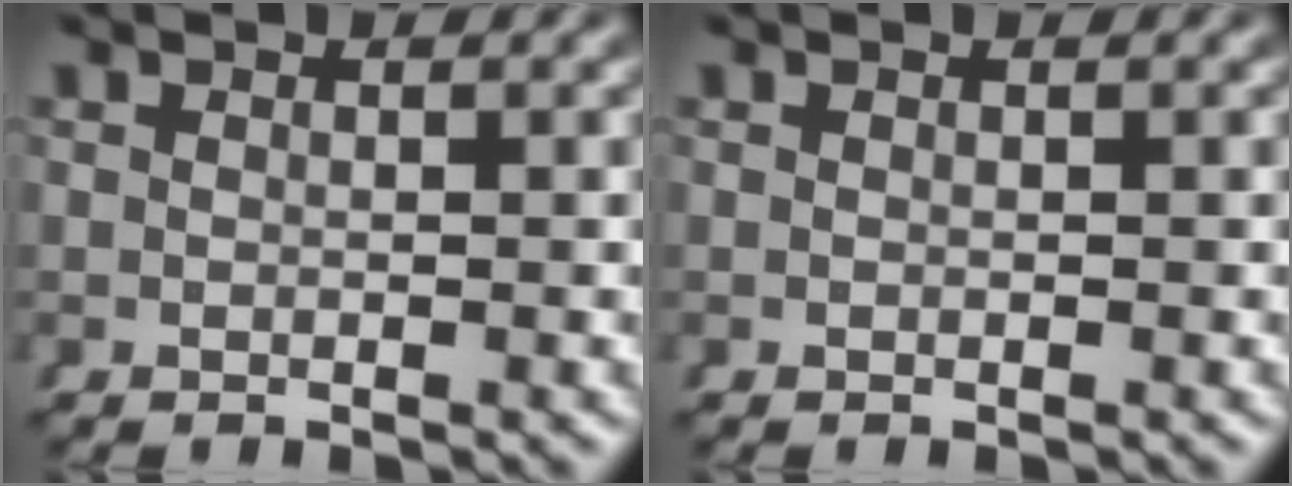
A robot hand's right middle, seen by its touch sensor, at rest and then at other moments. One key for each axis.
{"total": 0.0}